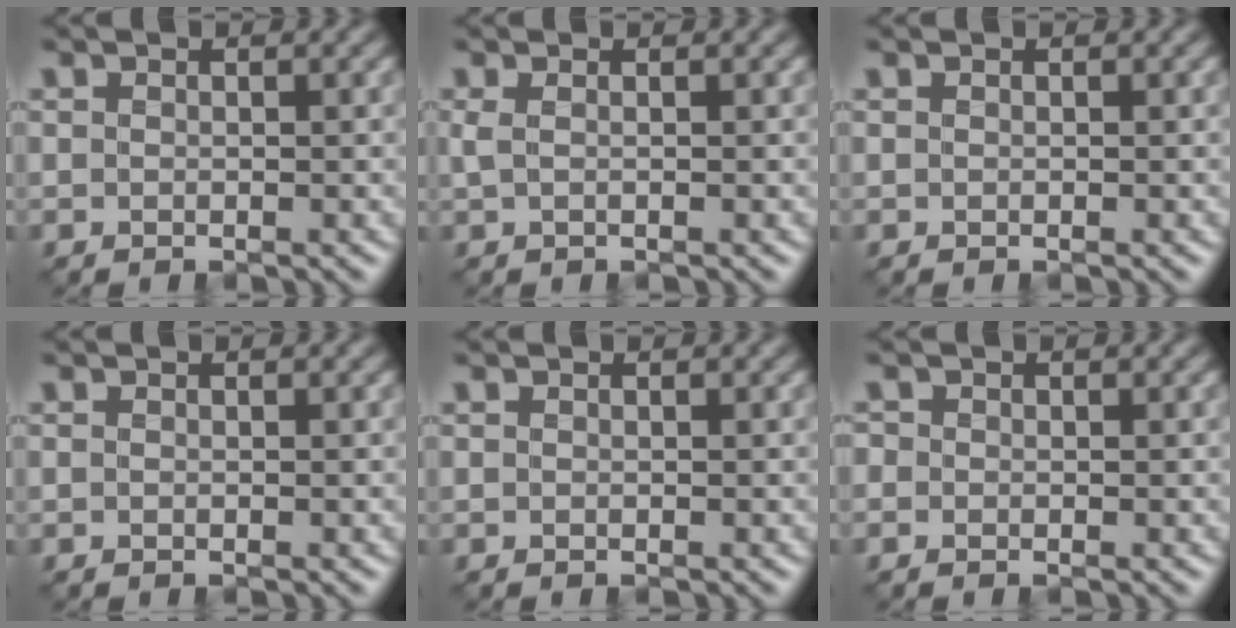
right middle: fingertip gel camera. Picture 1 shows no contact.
{"total": 0.9, "force": [0.2, 0.3, 0.9], "torque": [-0.021, 0.000, 0.001]}
{"total": 0.0}
{"total": 0.0}
{"total": 0.0}
{"total": 0.7, "force": [-0.2, 0.6, 0.1], "torque": [0.002, 0.000, -0.009]}